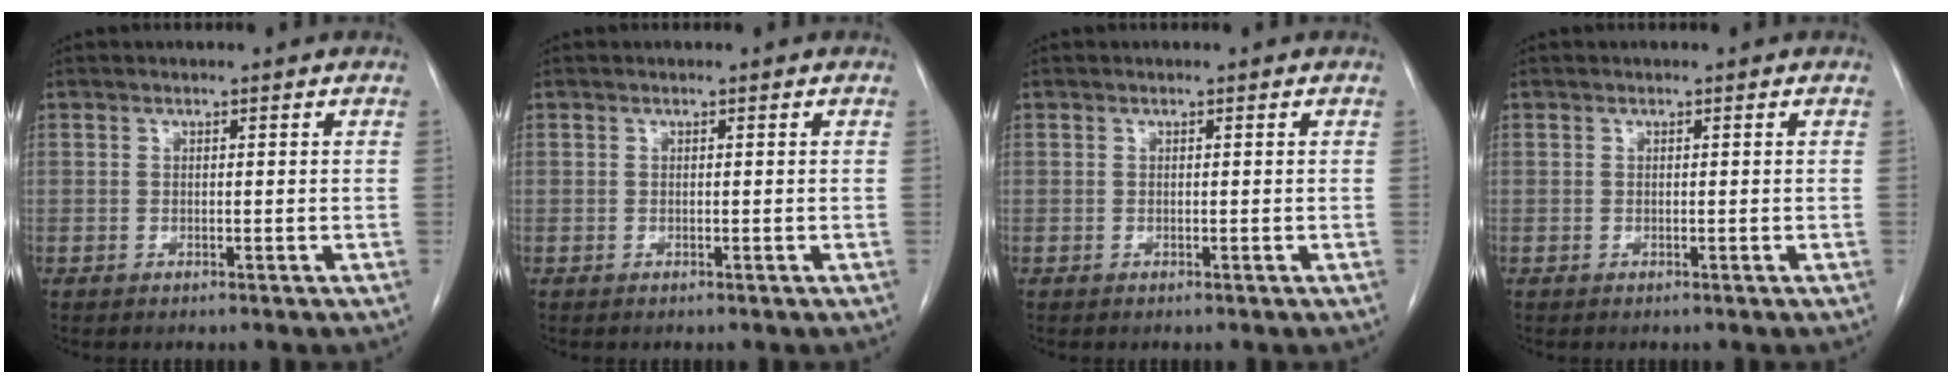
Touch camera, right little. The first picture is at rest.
{"total": 0.0}
{"total": 0.0}
{"total": 0.0}